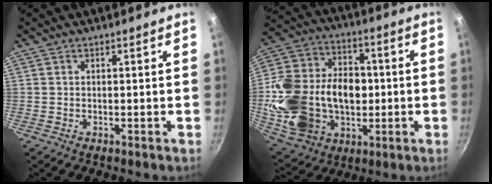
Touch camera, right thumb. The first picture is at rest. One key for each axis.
{"total": 26.6, "fx": -1.8, "fy": 19.2, "fz": 18.3, "tx": -0.340, "ty": 0.029, "tz": -0.019}